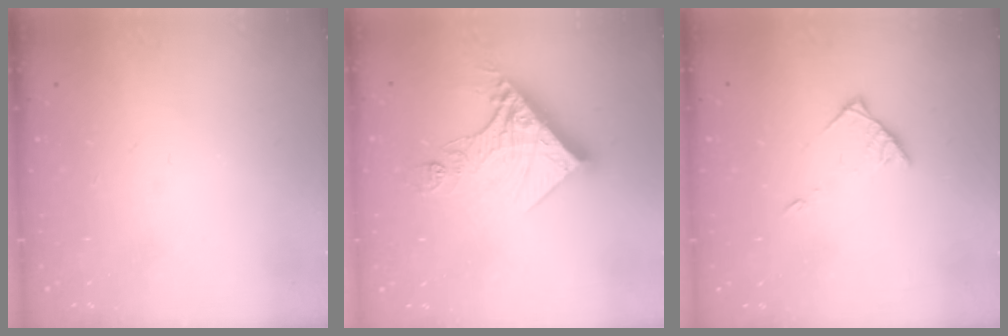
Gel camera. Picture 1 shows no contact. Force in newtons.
{"total": 15.5, "press": 15.4, "slide": 1.4}
{"total": 4.2, "press": 4.1, "slide": 0.6}